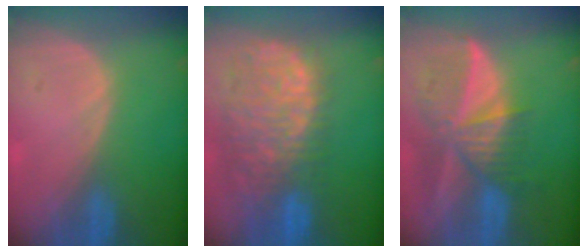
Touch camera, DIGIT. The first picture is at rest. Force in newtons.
{"total": 13.3, "press": 11.0, "slide": 7.5}
{"total": 9.5, "press": 8.3, "slide": 4.6}